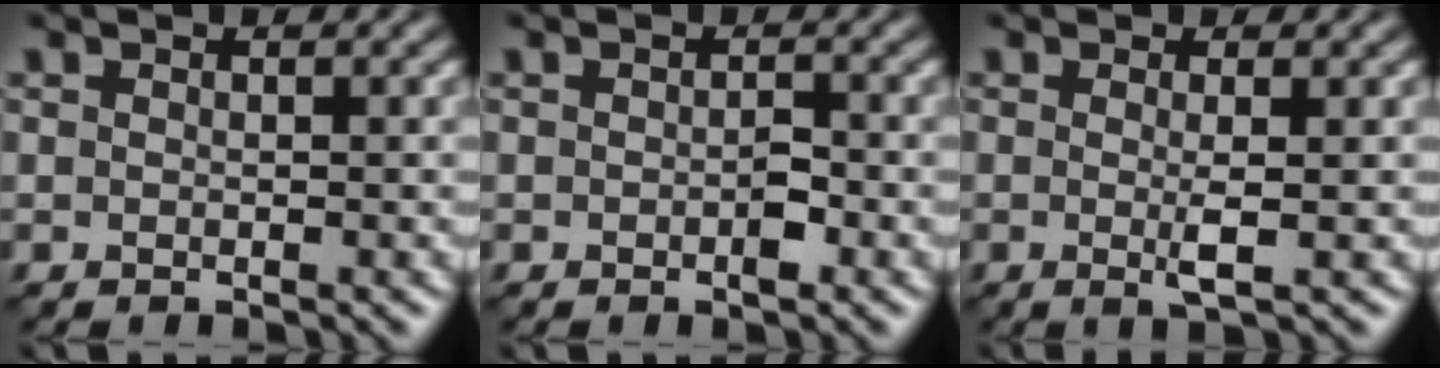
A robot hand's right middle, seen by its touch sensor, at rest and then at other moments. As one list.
[{"total": 1.2, "force": [-0.4, 0.5, 1.0], "torque": [-0.016, 0.002, -0.006]}, {"total": 2.0, "force": [-0.1, 0.2, 1.9], "torque": [-0.039, -0.005, -0.005]}]